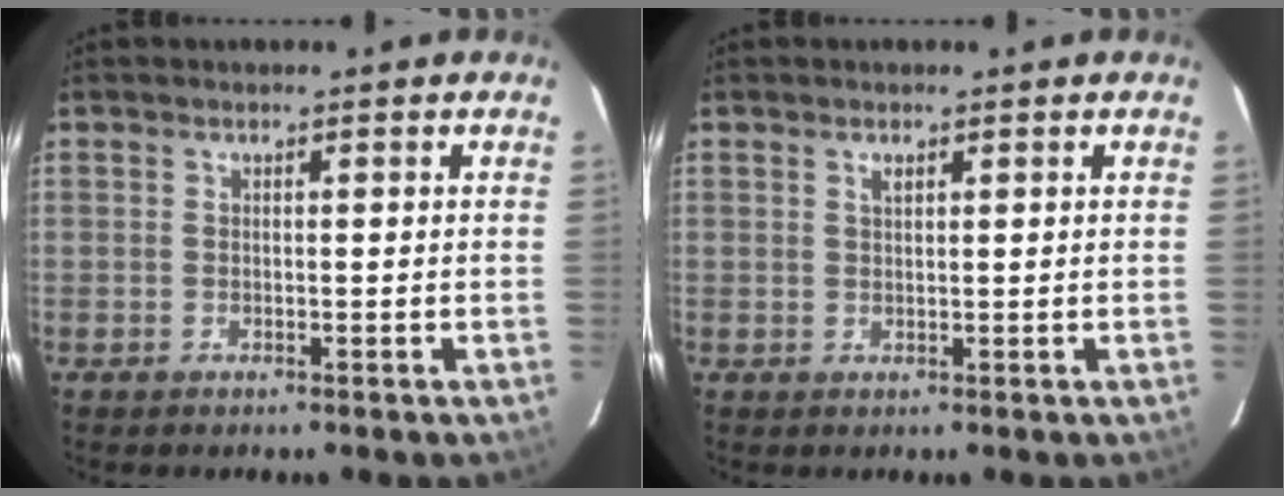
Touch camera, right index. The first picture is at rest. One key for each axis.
{"total": 1.1, "fx": 0.6, "fy": 0.5, "fz": 0.8, "tx": -0.013, "ty": 0.004, "tz": 0.011}